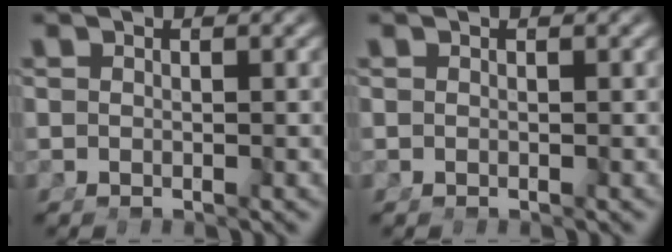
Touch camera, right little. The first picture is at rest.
{"total": 0.0}